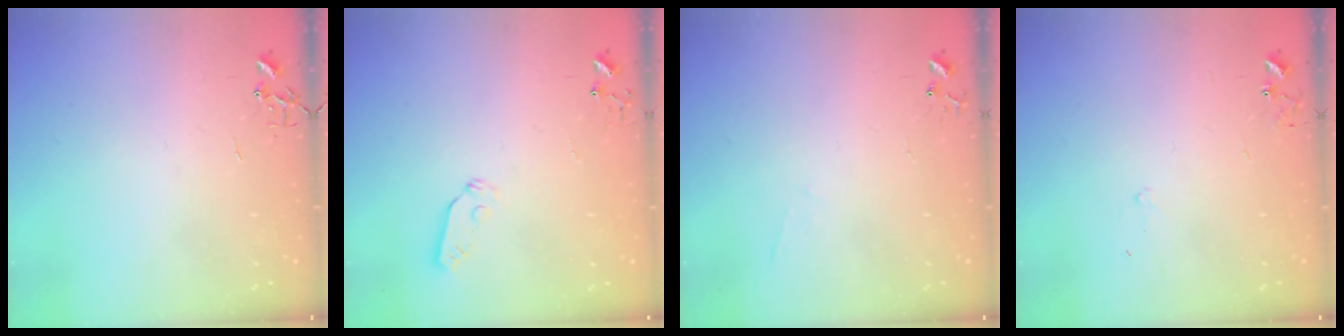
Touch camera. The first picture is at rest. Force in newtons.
{"total": 3.9, "press": 3.9, "slide": 0.6}
{"total": 4.4, "press": 4.4, "slide": 0.4}
{"total": 7.4, "press": 7.4, "slide": 0.5}